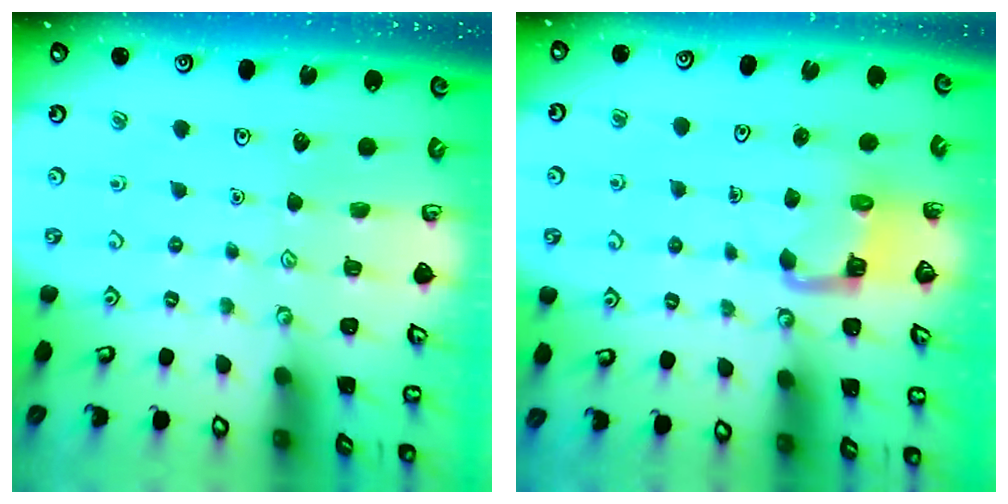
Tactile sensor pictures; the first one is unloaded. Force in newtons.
{"total": 4.2, "press": 4.2, "slide": 0.2}